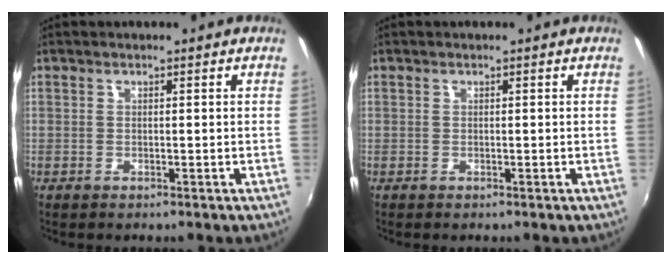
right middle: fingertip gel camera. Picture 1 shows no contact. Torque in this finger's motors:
{"motor_torque": [-0.47, 0.27, -0.03, -0.02]}